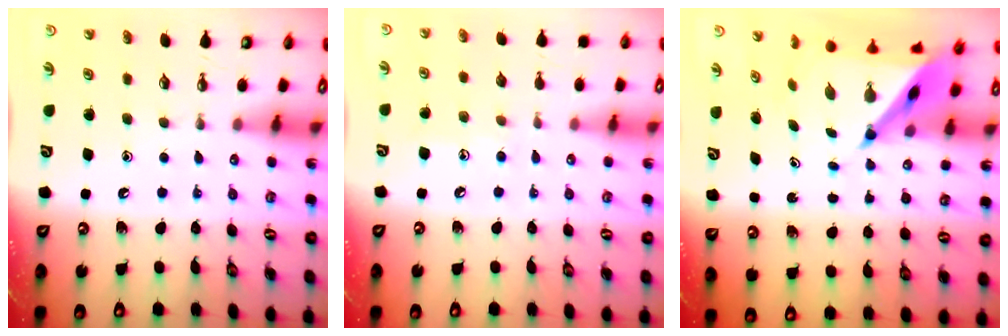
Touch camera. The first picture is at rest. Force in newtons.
{"total": 6.0, "press": 6.0, "slide": 0.5}
{"total": 8.1, "press": 8.1, "slide": 0.6}